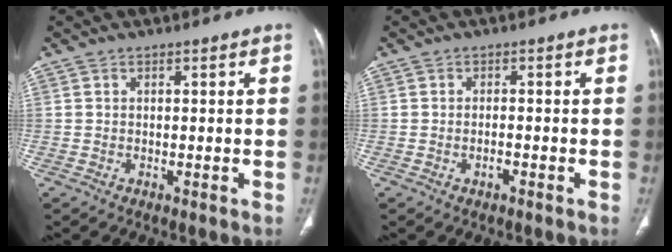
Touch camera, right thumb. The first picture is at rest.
{"total": 1.5, "force": [-0.8, 0.5, 1.1], "torque": [-0.024, 0.006, -0.013]}